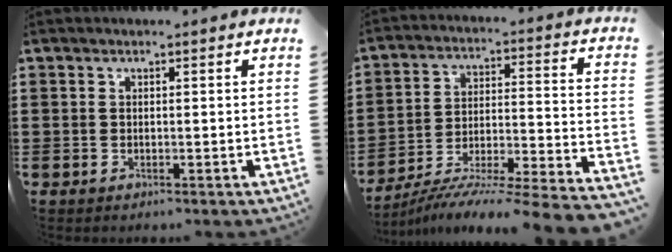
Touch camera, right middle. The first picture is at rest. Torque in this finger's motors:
{"motor_torque": [1.33, -0.81, 0.43, 0.21]}